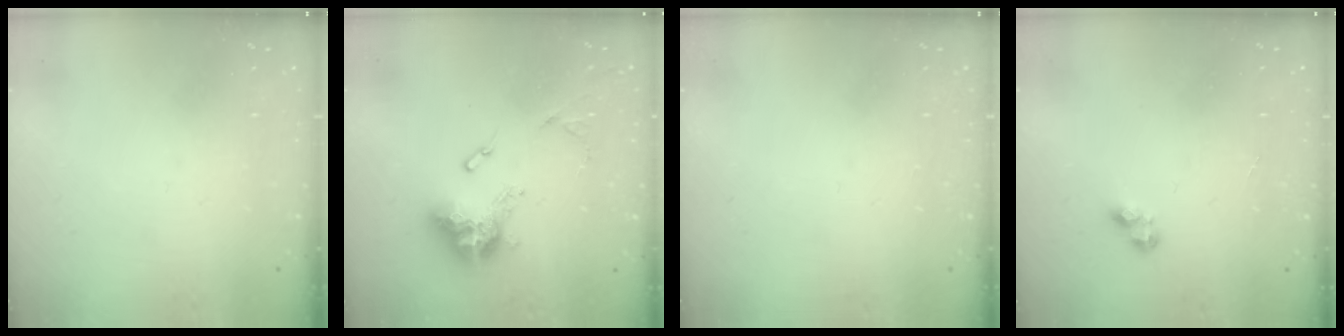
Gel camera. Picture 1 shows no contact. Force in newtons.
{"total": 12.3, "press": 12.3, "slide": 1.2}
{"total": 0.0}
{"total": 2.4, "press": 2.4, "slide": 0.3}